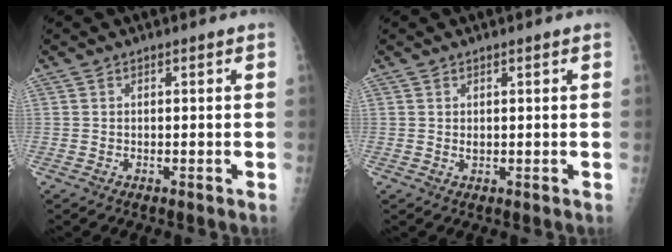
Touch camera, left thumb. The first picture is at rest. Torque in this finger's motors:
{"motor_torque": [0.13, 0.24, 0.20, -0.07, 0.00]}